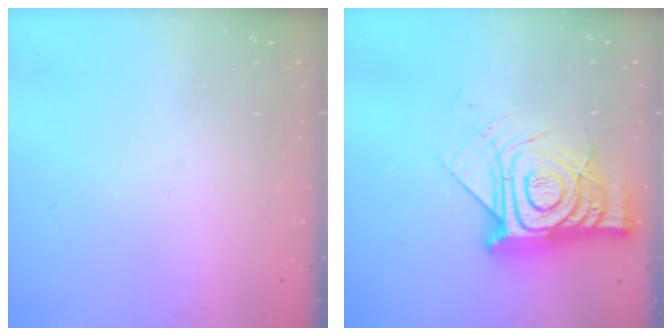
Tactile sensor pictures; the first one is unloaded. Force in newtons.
{"total": 17.1, "press": 17.0, "slide": 1.5}